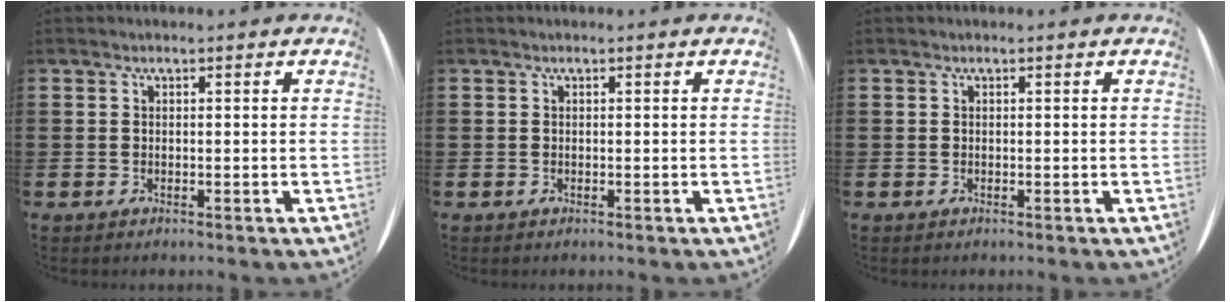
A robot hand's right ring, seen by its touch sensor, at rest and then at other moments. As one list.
[{"total": 0.0}, {"total": 0.0}]